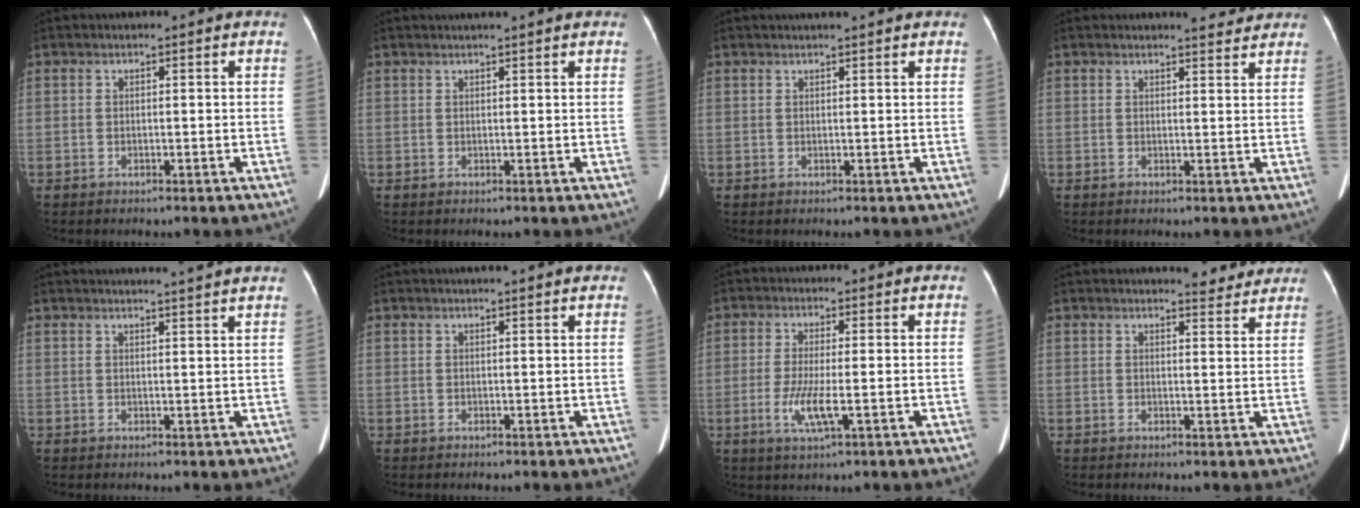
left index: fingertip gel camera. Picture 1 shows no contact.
{"total": 4.8, "force": [4.2, 0.1, 2.4], "torque": [-0.030, 0.029, 0.051]}
{"total": 4.6, "force": [4.0, 0.4, 2.3], "torque": [-0.028, 0.028, 0.048]}
{"total": 3.4, "force": [3.2, 0.6, 0.7], "torque": [-0.012, -0.003, 0.033]}
{"total": 7.7, "force": [7.1, -0.5, 2.8], "torque": [-0.036, 0.015, 0.074]}
{"total": 6.5, "force": [5.6, 0.7, 3.1], "torque": [-0.041, 0.028, 0.066]}
{"total": 5.0, "force": [-1.3, 0.5, 4.8], "torque": [-0.105, -0.011, -0.022]}
{"total": 5.4, "force": [5.1, 1.1, 1.1], "torque": [-0.009, -0.005, 0.049]}